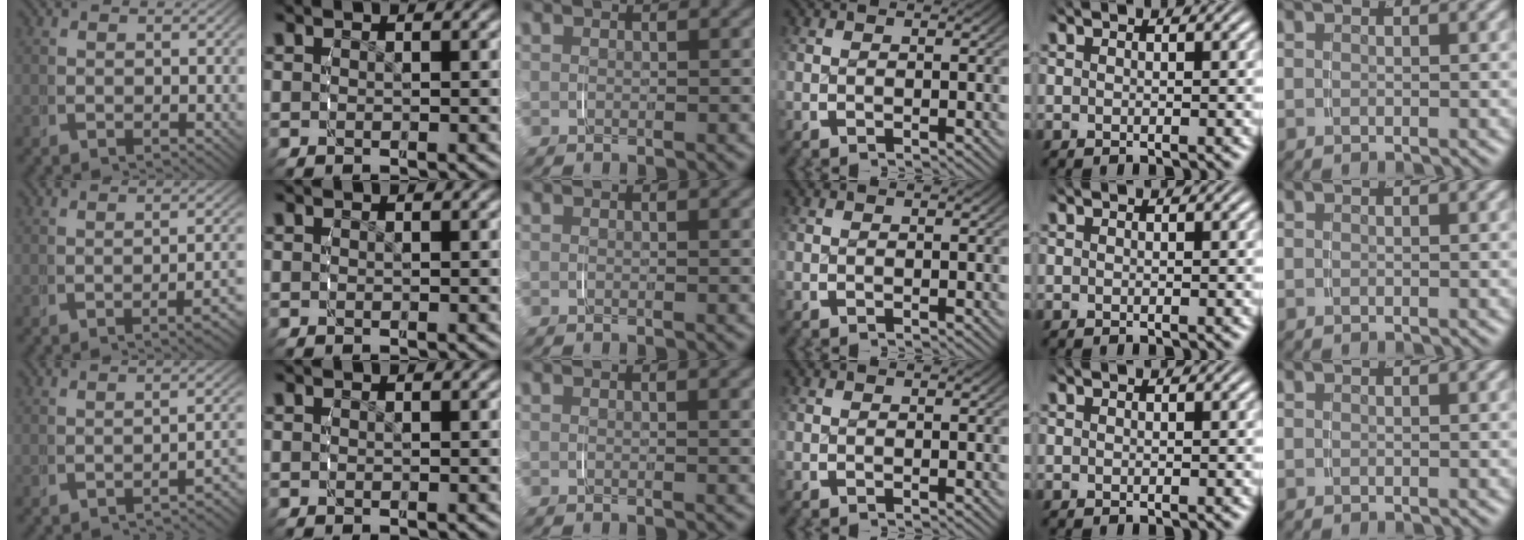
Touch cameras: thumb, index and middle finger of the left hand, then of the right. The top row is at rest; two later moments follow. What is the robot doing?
{"motion": "grasp_and_lifting", "object": "string"}